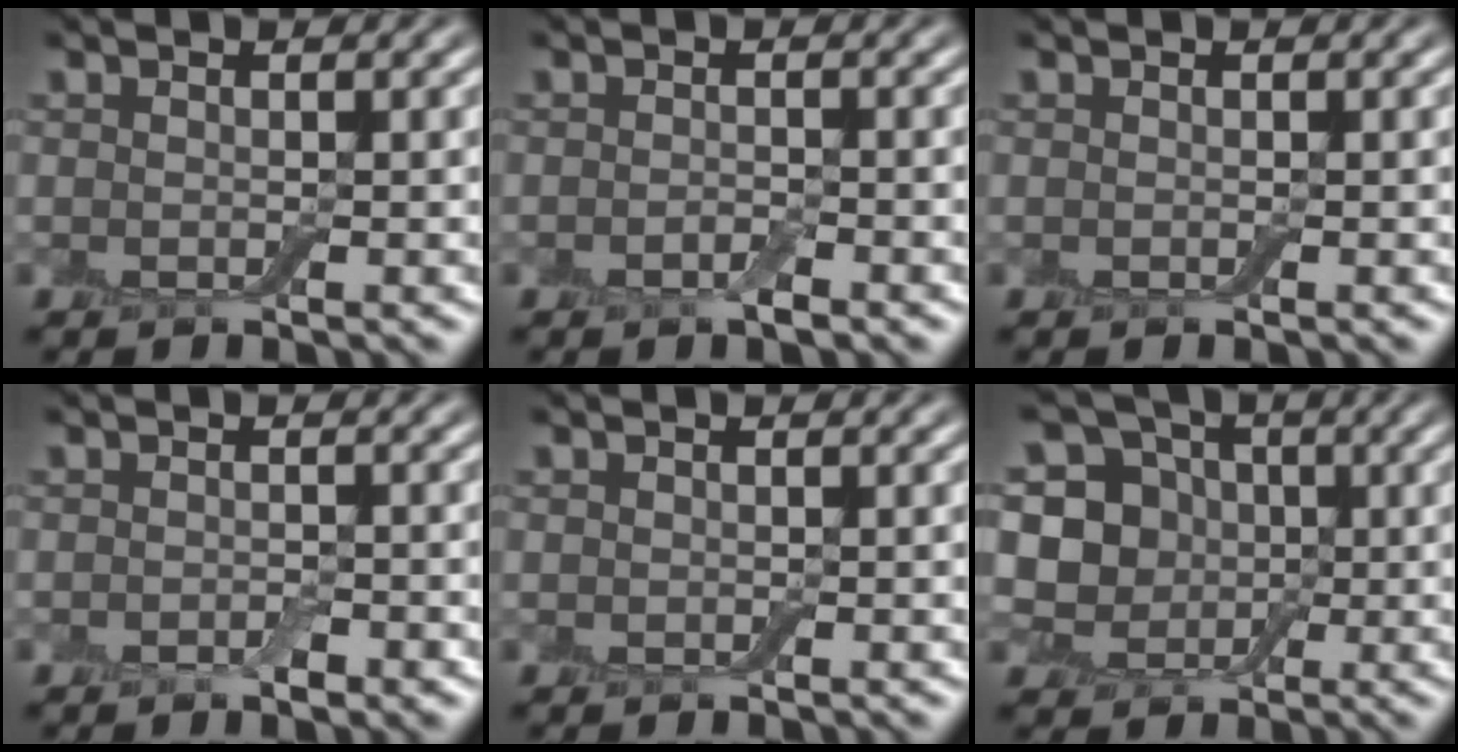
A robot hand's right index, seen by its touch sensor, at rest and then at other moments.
{"total": 1.2, "force": [-0.7, 0.4, 0.9], "torque": [-0.017, -0.002, -0.012]}
{"total": 0.0}
{"total": 1.4, "force": [-0.7, 0.7, 1.0], "torque": [-0.017, -0.003, -0.012]}
{"total": 0.0}
{"total": 7.7, "force": [1.3, 6.9, 3.2], "torque": [-0.050, 0.021, -0.013]}